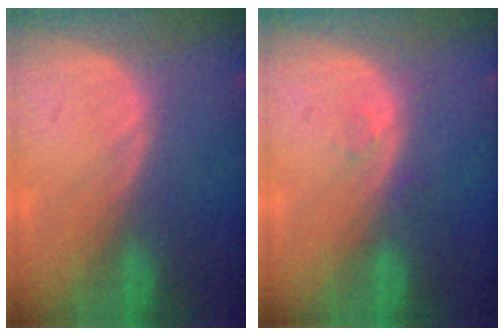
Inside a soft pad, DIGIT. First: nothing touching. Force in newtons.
{"total": 1.1, "press": 1.0, "slide": 0.1}